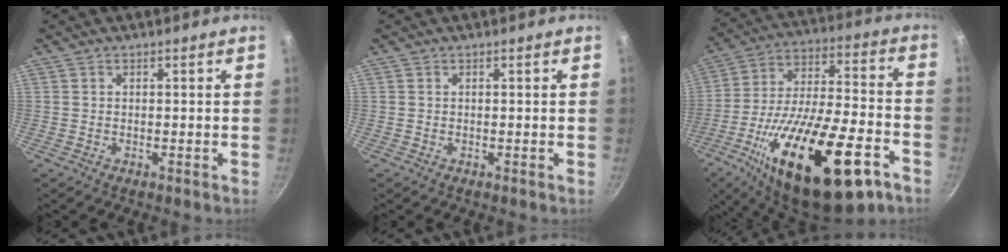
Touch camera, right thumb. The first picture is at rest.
{"total": 0.0}
{"total": 31.3, "force": [-15.1, 11.8, 24.7], "torque": [-0.392, 0.046, -0.239]}